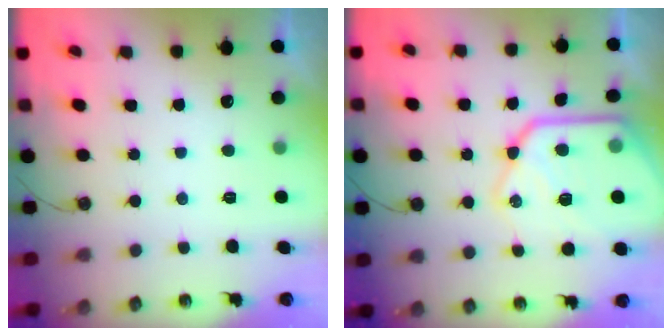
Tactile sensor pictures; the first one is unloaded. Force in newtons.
{"total": 23.8, "press": 23.7, "slide": 2.1}